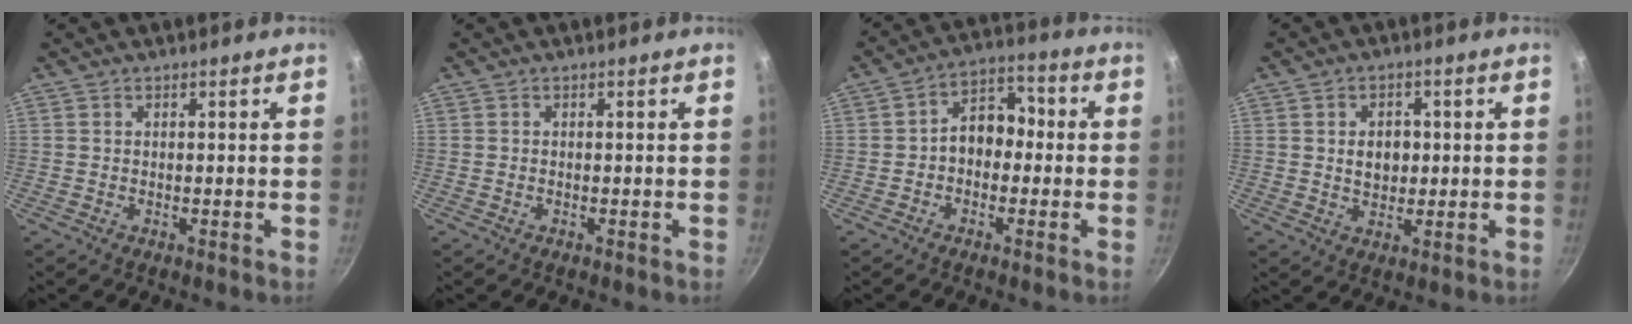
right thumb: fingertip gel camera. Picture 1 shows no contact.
{"total": 0.0}
{"total": 8.1, "force": [-0.7, 5.8, 5.6], "torque": [-0.058, 0.035, -0.026]}
{"total": 5.2, "force": [0.6, 3.8, 3.4], "torque": [-0.029, -0.002, 0.011]}